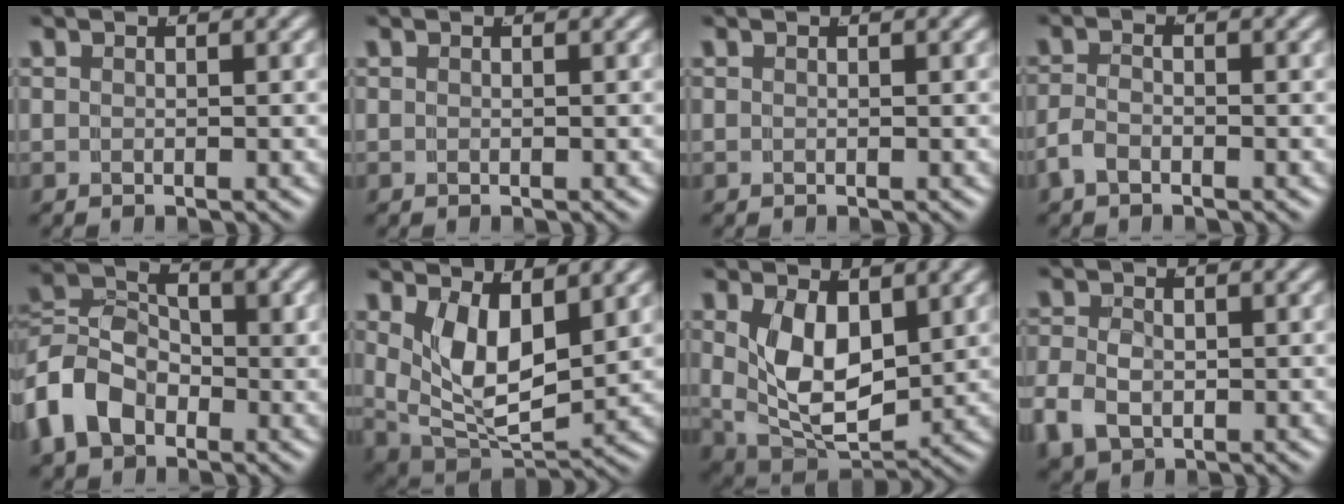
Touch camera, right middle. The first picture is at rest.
{"total": 0.0}
{"total": 0.0}
{"total": 1.8, "force": [-1.3, 0.7, 1.1], "torque": [-0.024, -0.006, -0.022]}
{"total": 9.3, "force": [-2.1, 7.7, 4.8], "torque": [-0.108, -0.012, -0.043]}
{"total": 8.3, "force": [1.6, 5.3, 6.2], "torque": [-0.121, -0.026, 0.040]}
{"total": 8.2, "force": [0.8, 5.4, 6.1], "torque": [-0.117, -0.029, 0.026]}
{"total": 3.5, "force": [-1.3, 2.6, 2.0], "torque": [-0.060, -0.018, -0.008]}